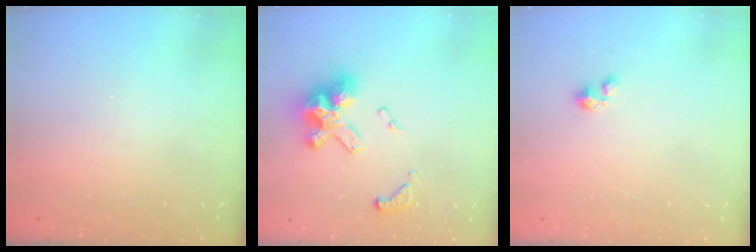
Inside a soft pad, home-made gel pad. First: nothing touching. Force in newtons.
{"total": 13.5, "press": 13.4, "slide": 1.8}
{"total": 1.8, "press": 1.8, "slide": 0.1}